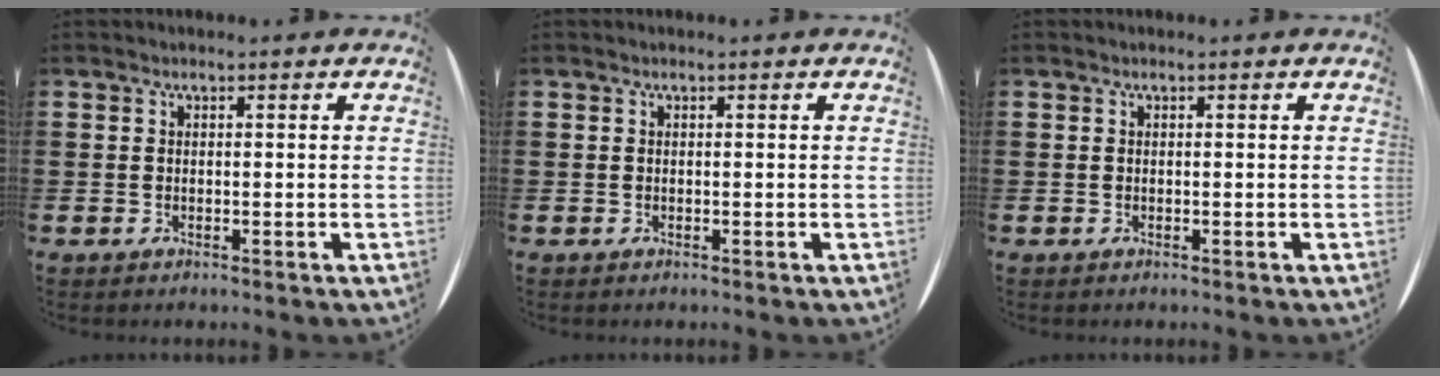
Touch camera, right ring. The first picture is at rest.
{"total": 0.0}
{"total": 0.0}